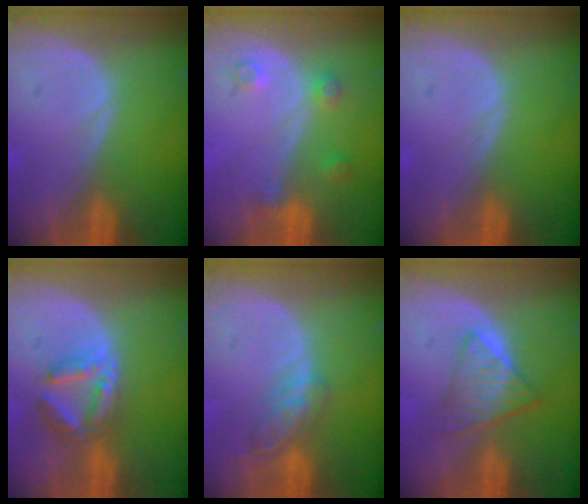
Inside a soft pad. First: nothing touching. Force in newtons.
{"total": 3.5, "press": 3.3, "slide": 1.3}
{"total": 0.0}
{"total": 6.2, "press": 5.7, "slide": 2.5}
{"total": 5.3, "press": 4.8, "slide": 2.1}
{"total": 6.0, "press": 5.1, "slide": 3.1}